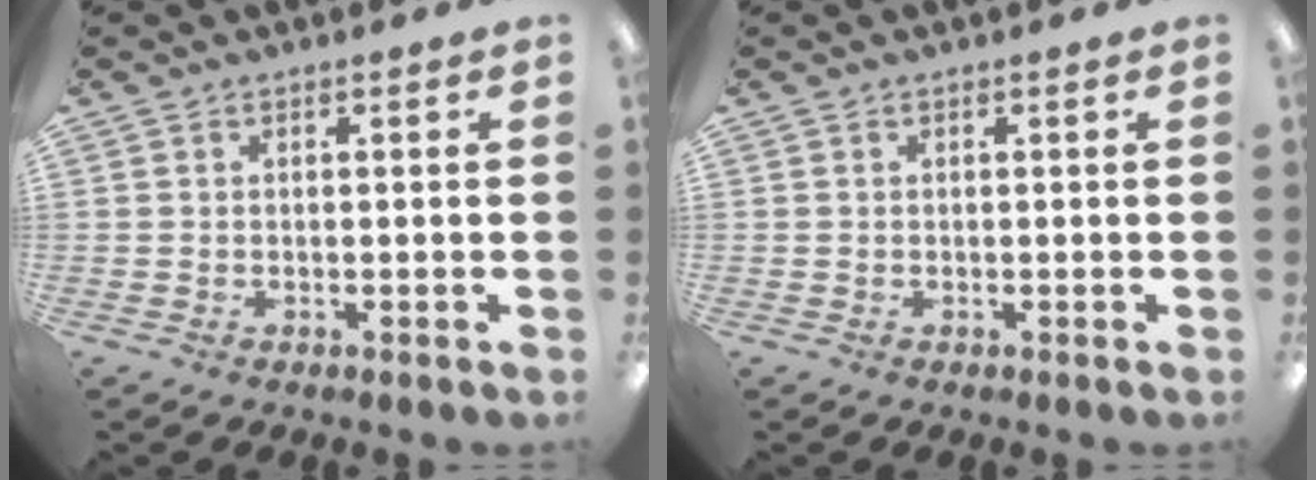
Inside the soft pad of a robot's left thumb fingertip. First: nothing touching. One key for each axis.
{"total": 0.0}